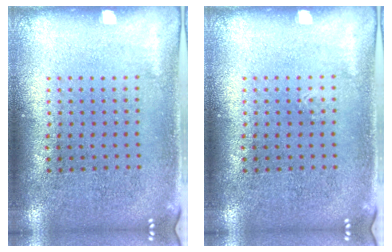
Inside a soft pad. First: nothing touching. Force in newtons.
{"total": 0.0}